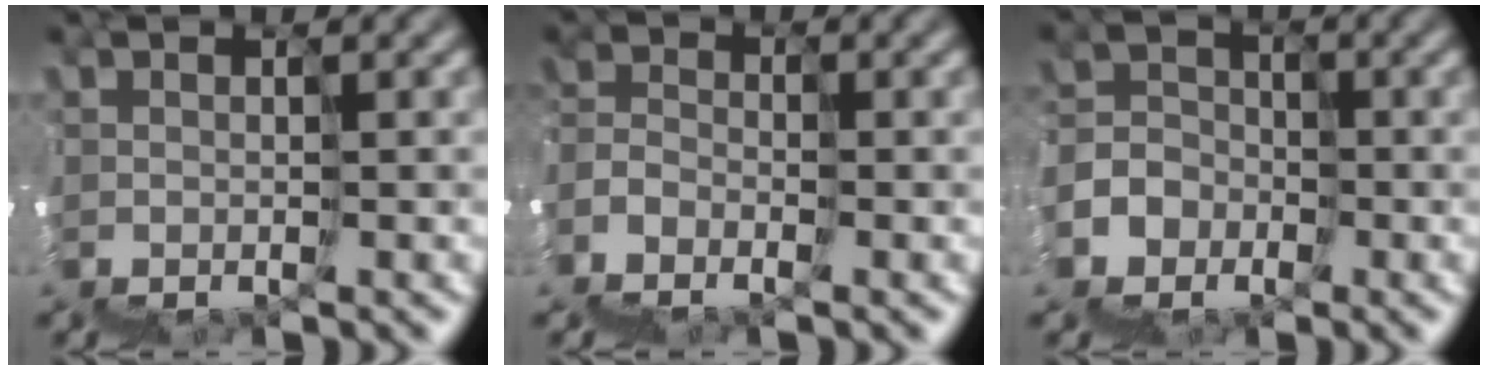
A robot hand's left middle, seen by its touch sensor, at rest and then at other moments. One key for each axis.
{"total": 4.6, "fx": -4.1, "fy": 0.6, "fz": -2.0, "tx": 0.042, "ty": -0.001, "tz": -0.074}
{"total": 6.1, "fx": -4.6, "fy": 3.3, "fz": -2.2, "tx": 0.053, "ty": -0.002, "tz": -0.088}